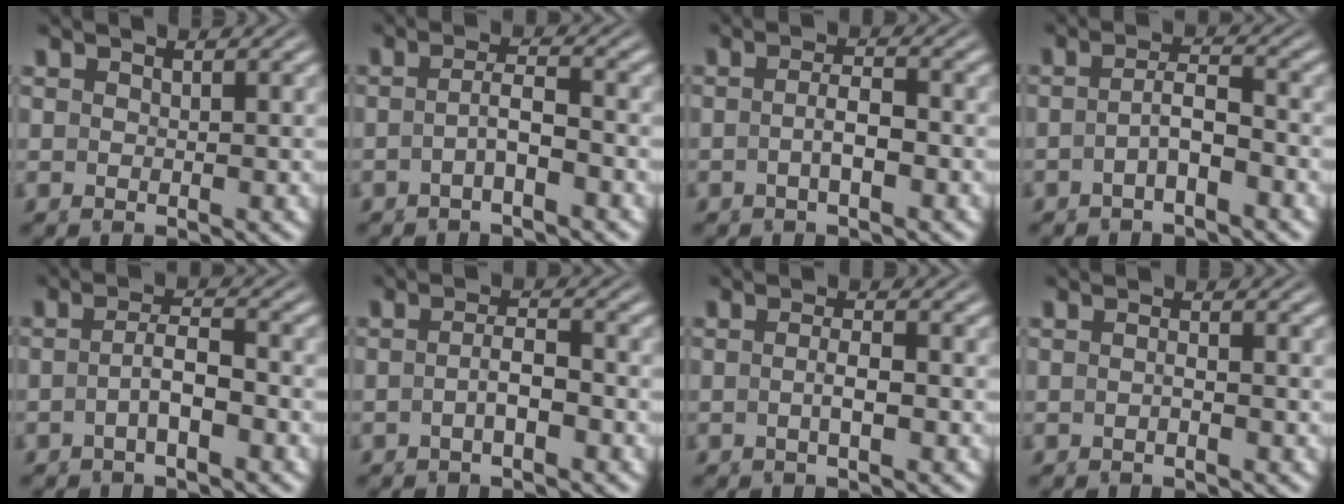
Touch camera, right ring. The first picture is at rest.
{"total": 2.2, "force": [-1.3, -0.1, 1.8], "torque": [-0.032, -0.002, -0.022]}
{"total": 2.0, "force": [-0.8, 0.0, 1.9], "torque": [-0.031, -0.003, -0.015]}
{"total": 2.4, "force": [-1.5, 0.3, 1.8], "torque": [-0.031, -0.005, -0.024]}
{"total": 2.5, "force": [-1.5, 0.1, 2.0], "torque": [-0.035, -0.004, -0.022]}
{"total": 2.0, "force": [-1.1, 0.1, 1.7], "torque": [-0.026, -0.003, -0.019]}
{"total": 1.7, "force": [-0.7, -0.4, 1.6], "torque": [-0.028, -0.003, -0.011]}
{"total": 1.0, "force": [-0.6, 0.1, 0.8], "torque": [-0.014, 0.002, -0.012]}